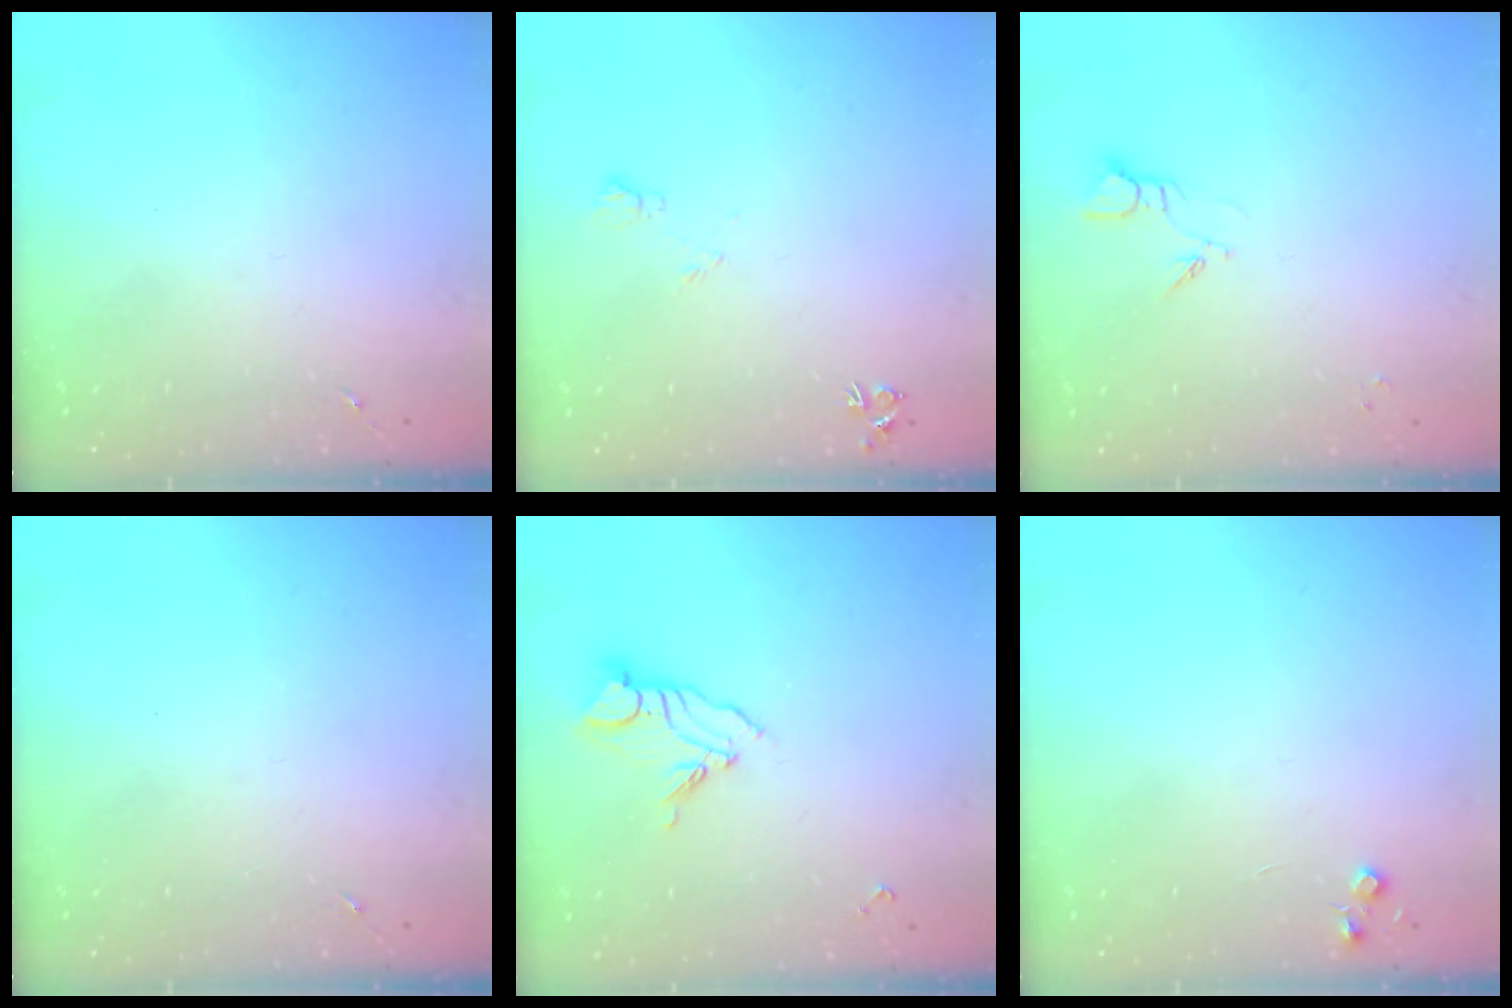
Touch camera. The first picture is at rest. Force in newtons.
{"total": 5.2, "press": 5.1, "slide": 1.0}
{"total": 3.3, "press": 3.3, "slide": 0.4}
{"total": 0.0}
{"total": 8.5, "press": 8.4, "slide": 0.9}
{"total": 4.4, "press": 4.3, "slide": 0.5}